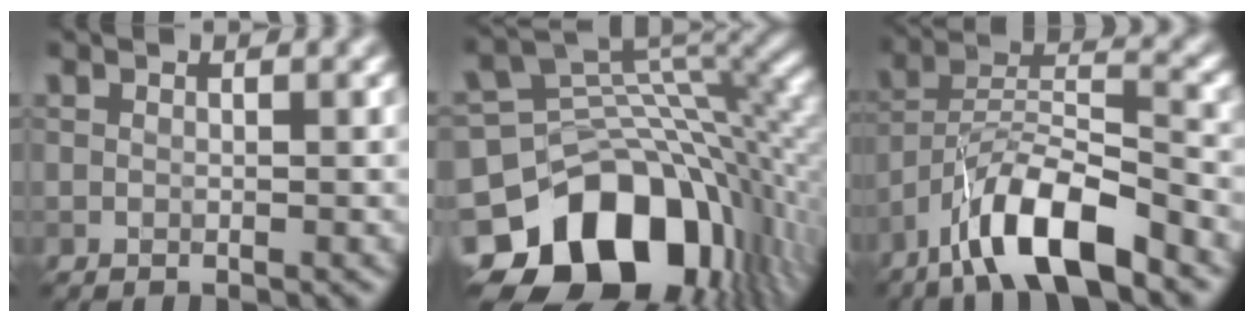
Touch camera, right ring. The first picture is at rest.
{"total": 15.4, "force": [-6.8, 10.5, 9.1], "torque": [-0.162, -0.005, -0.111]}
{"total": 9.1, "force": [-6.2, 2.4, 6.2], "torque": [-0.103, 0.012, -0.114]}